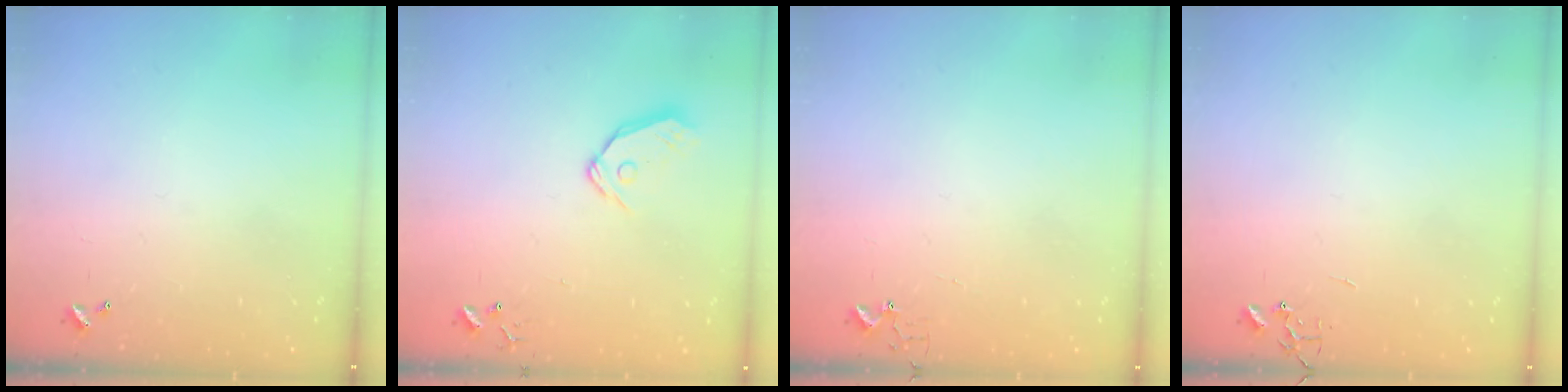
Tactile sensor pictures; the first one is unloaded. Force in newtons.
{"total": 9.3, "press": 9.2, "slide": 1.2}
{"total": 2.7, "press": 2.7, "slide": 0.3}
{"total": 0.0}